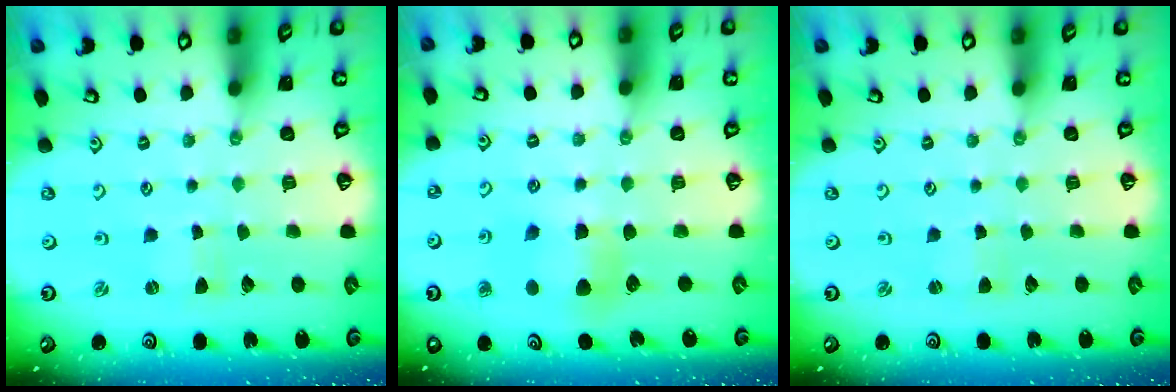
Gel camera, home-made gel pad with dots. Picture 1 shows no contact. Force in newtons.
{"total": 6.6, "press": 6.5, "slide": 0.6}
{"total": 1.8, "press": 1.7, "slide": 0.3}